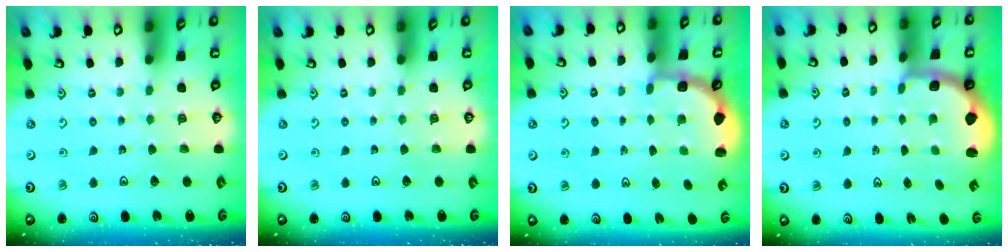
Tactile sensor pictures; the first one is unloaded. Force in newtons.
{"total": 0.0}
{"total": 2.8, "press": 2.4, "slide": 1.4}
{"total": 3.0, "press": 2.1, "slide": 2.1}